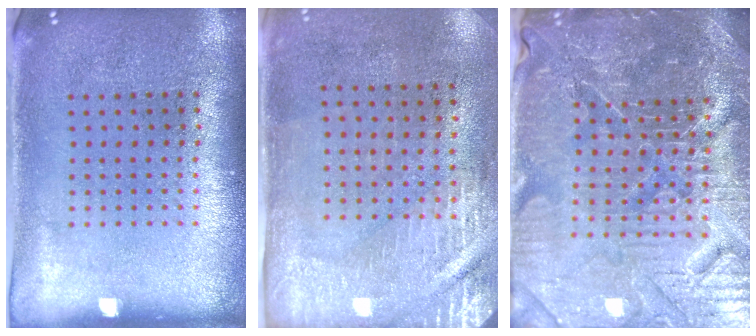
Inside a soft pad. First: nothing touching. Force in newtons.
{"total": 2.9, "press": 2.5, "slide": 1.4}
{"total": 5.8, "press": 5.3, "slide": 2.1}